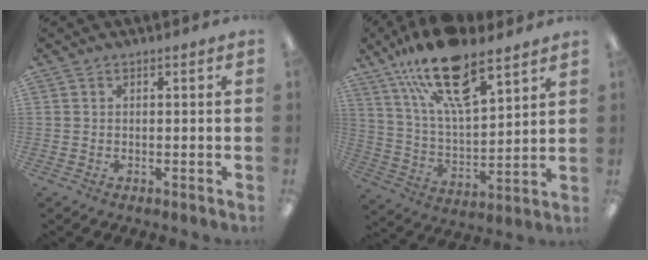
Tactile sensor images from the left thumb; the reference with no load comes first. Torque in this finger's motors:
{"motor_torque": [1.00, 0.25, 2.00, -0.77, 0.56]}